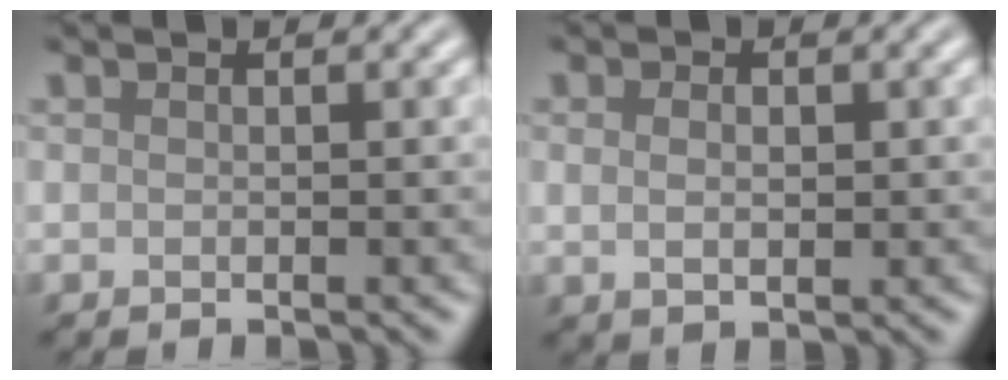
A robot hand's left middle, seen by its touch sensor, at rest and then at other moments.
{"total": 1.8, "force": [0.3, 1.1, 1.4], "torque": [-0.024, -0.003, 0.011]}